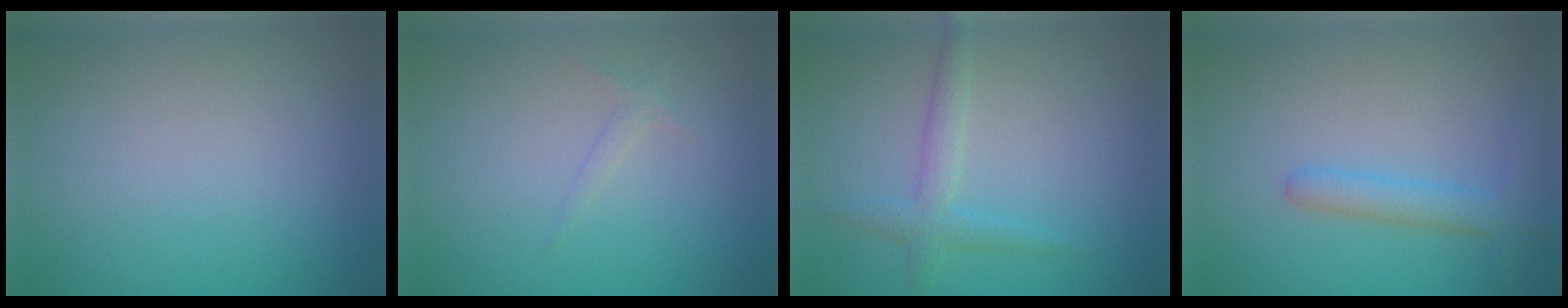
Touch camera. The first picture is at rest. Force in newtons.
{"total": 0.8, "press": 0.8, "slide": 0.1}
{"total": 2.3, "press": 2.3, "slide": 0.1}
{"total": 2.9, "press": 2.9, "slide": 0.2}